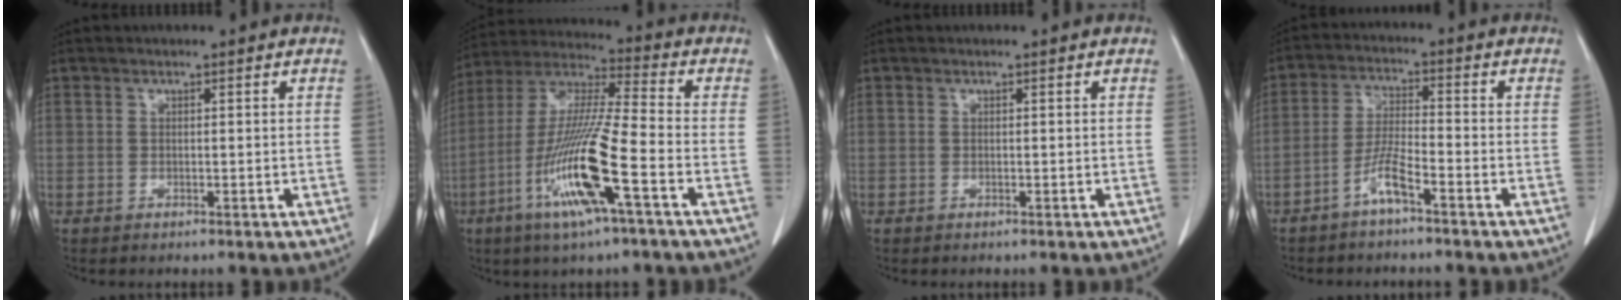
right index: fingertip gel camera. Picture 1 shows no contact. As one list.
[{"total": 16.1, "force": [-6.1, 0.3, 14.9], "torque": [-0.307, -0.016, -0.121]}, {"total": 0.0}, {"total": 4.9, "force": [-3.2, 0.3, 3.7], "torque": [-0.079, 0.005, -0.066]}]